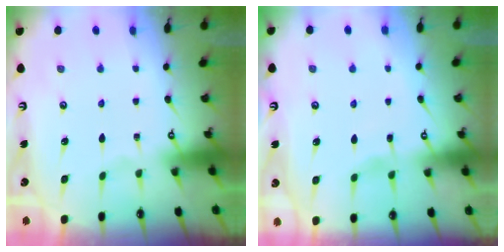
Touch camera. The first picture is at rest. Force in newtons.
{"total": 2.6, "press": 2.5, "slide": 0.4}